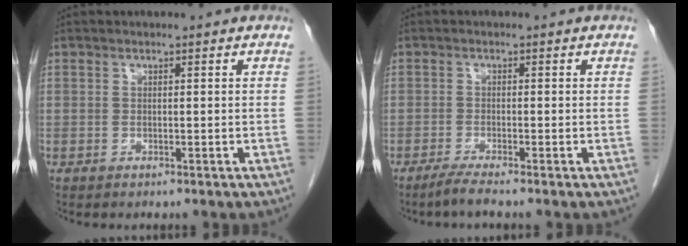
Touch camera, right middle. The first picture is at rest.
{"total": 2.2, "force": [-1.8, -0.5, 1.2], "torque": [-0.032, -0.006, -0.040]}